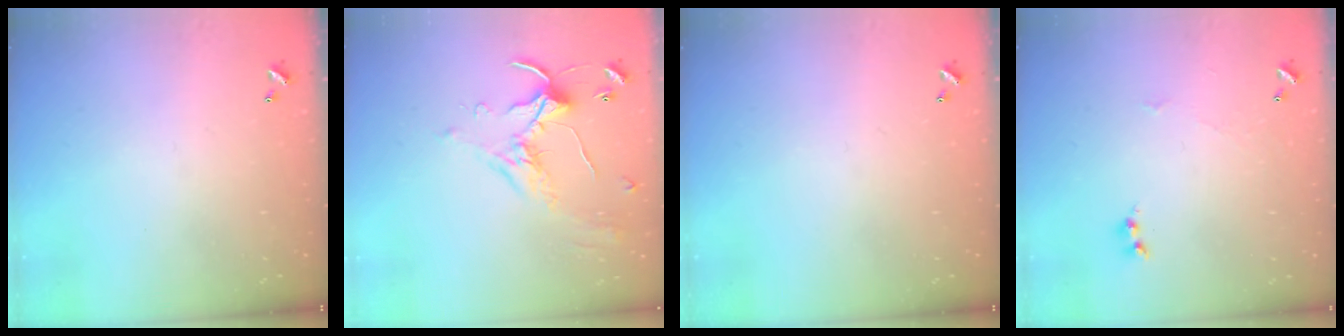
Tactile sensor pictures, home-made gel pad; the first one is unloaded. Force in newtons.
{"total": 1.2, "press": 0.6, "slide": 1.1}
{"total": 0.0}
{"total": 1.6, "press": 1.6, "slide": 0.2}